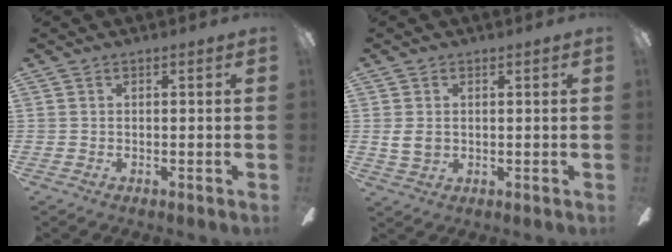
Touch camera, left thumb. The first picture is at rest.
{"total": 4.2, "force": [0.6, 3.3, 2.6], "torque": [-0.062, 0.003, 0.009]}